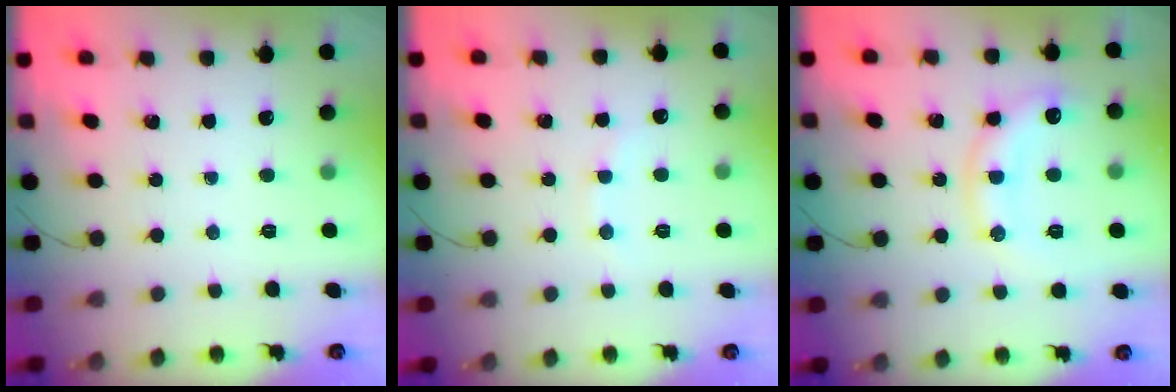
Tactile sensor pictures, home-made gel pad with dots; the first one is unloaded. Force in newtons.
{"total": 5.7, "press": 5.4, "slide": 1.6}
{"total": 11.9, "press": 11.9, "slide": 1.0}